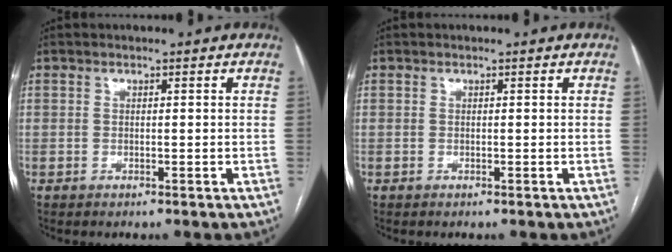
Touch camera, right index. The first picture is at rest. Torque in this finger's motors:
{"motor_torque": [0.00, 0.00, 0.00, 0.00]}